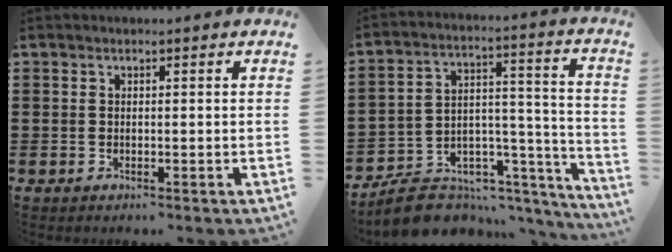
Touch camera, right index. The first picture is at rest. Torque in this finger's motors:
{"motor_torque": [-2.14, 0.00, -0.68, -0.21]}